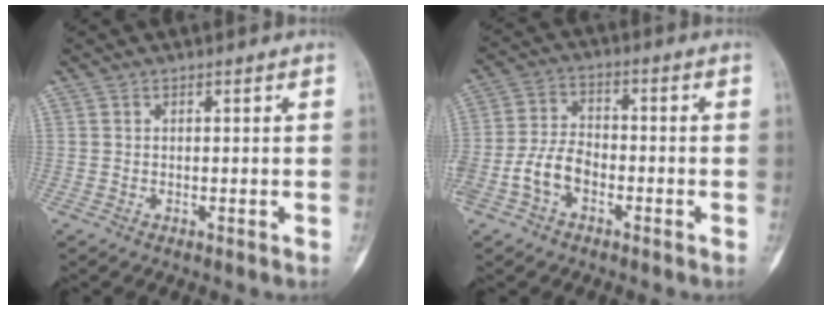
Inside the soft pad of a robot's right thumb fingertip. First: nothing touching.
{"total": 8.0, "force": [-3.2, 5.3, 5.0], "torque": [-0.092, 0.030, -0.067]}